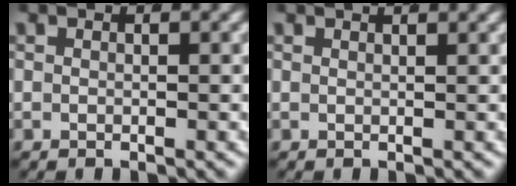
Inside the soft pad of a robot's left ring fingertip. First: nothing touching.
{"total": 1.5, "force": [1.3, -0.3, 0.7], "torque": [-0.001, 0.005, 0.019]}